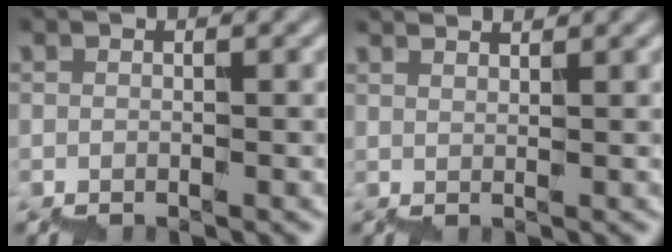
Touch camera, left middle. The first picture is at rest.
{"total": 1.7, "force": [1.4, 0.5, 0.7], "torque": [0.013, -0.004, 0.024]}